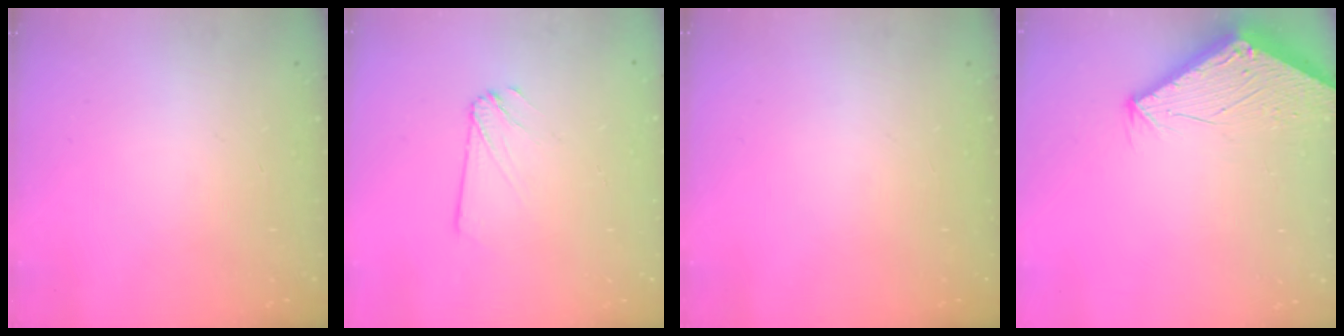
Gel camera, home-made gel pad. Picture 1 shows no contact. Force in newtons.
{"total": 2.2, "press": 2.2, "slide": 0.1}
{"total": 0.0}
{"total": 2.7, "press": 2.7, "slide": 0.1}